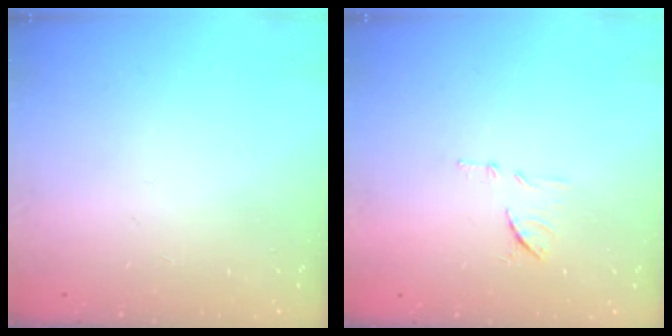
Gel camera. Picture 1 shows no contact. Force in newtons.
{"total": 8.2, "press": 8.2, "slide": 0.6}